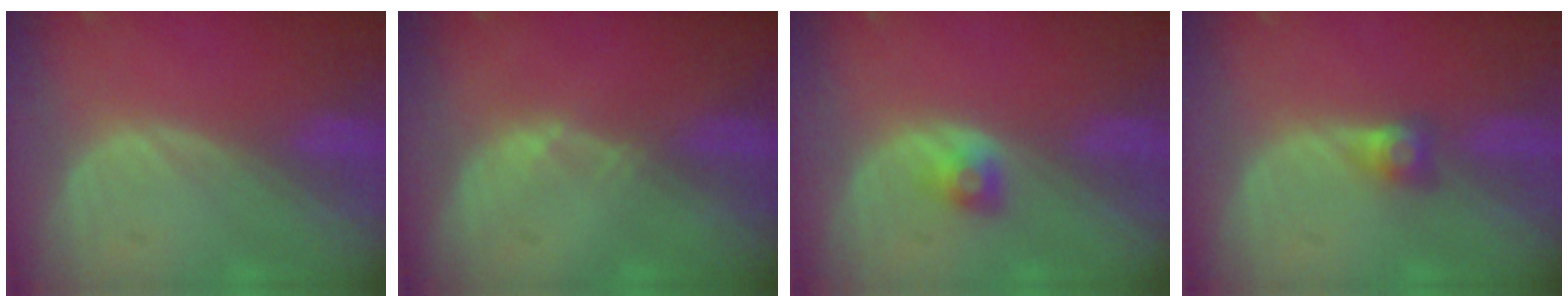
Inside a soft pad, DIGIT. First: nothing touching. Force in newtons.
{"total": 0.6, "press": 0.5, "slide": 0.2}
{"total": 2.0, "press": 2.0, "slide": 0.3}
{"total": 2.6, "press": 2.3, "slide": 1.0}